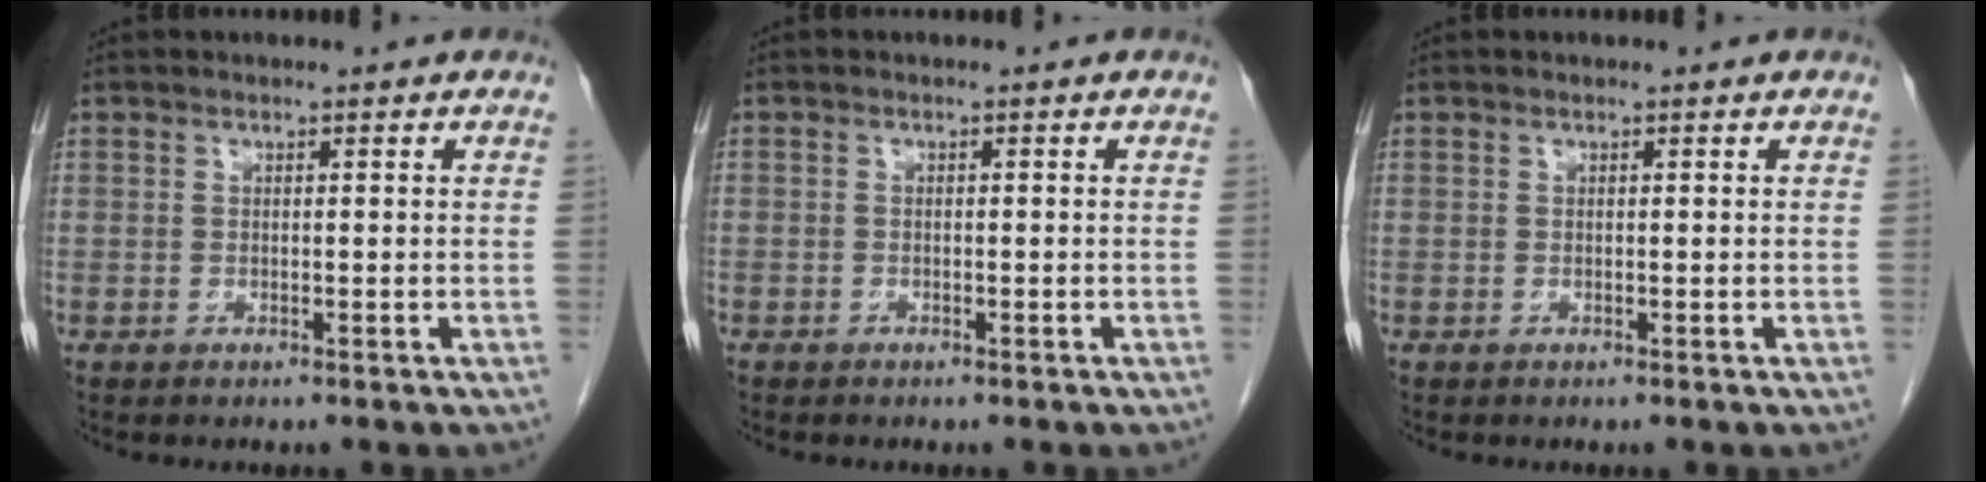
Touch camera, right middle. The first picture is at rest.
{"total": 0.5, "force": [-0.4, 0.3, 0.0], "torque": [-0.001, 0.003, -0.010]}
{"total": 0.0}